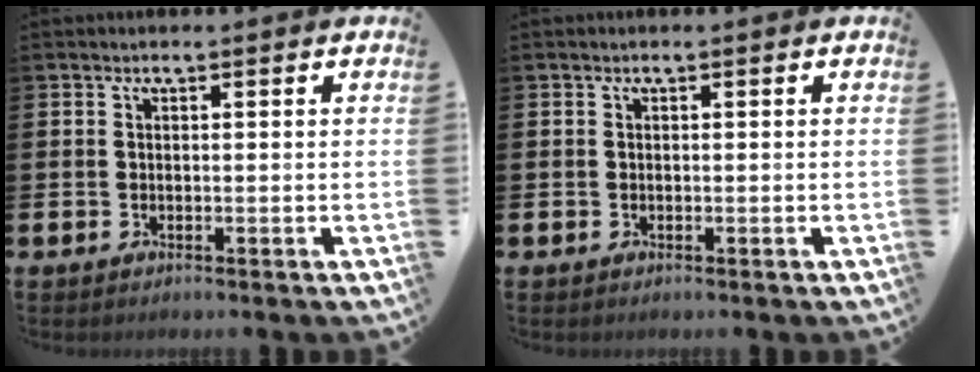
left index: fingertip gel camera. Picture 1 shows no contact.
{"total": 0.0}